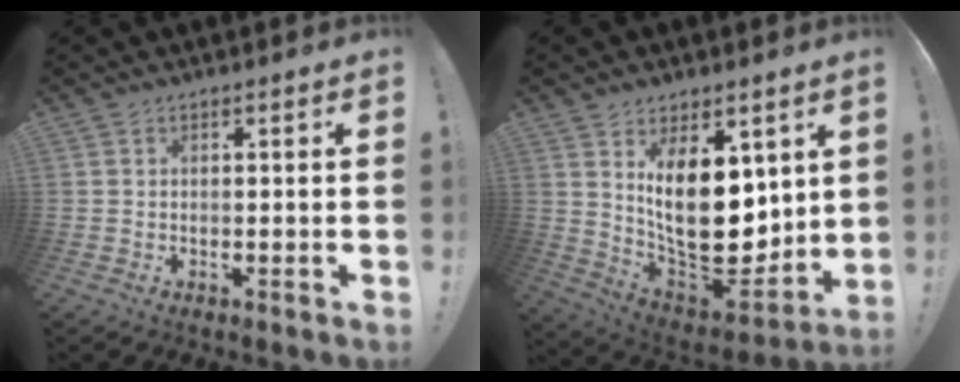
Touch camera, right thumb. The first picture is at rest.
{"total": 19.8, "force": [4.6, 11.8, 15.2], "torque": [-0.245, -0.060, 0.092]}